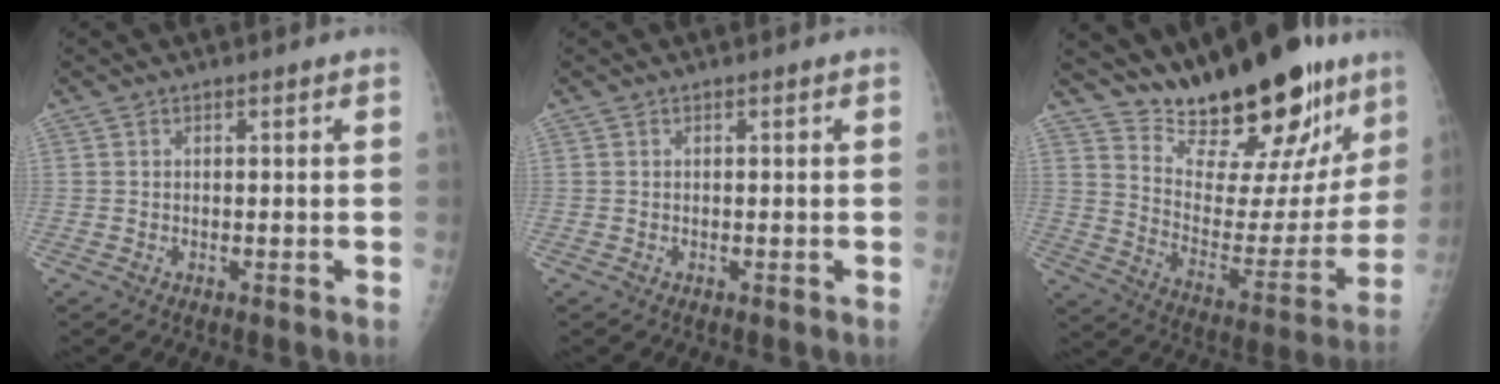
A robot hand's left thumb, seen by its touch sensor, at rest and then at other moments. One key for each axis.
{"total": 0.0}
{"total": 26.4, "fx": 20.2, "fy": 9.2, "fz": 14.3, "tx": -0.178, "ty": -0.113, "tz": 0.305}